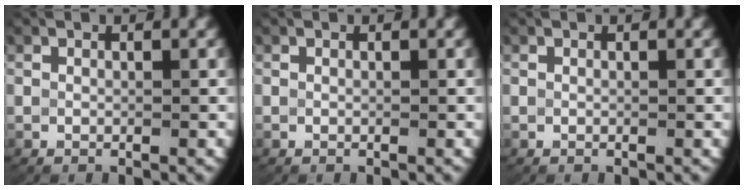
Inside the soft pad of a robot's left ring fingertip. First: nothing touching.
{"total": 0.7, "force": [0.0, -0.7, -0.3], "torque": [0.000, -0.010, 0.009]}
{"total": 0.0}